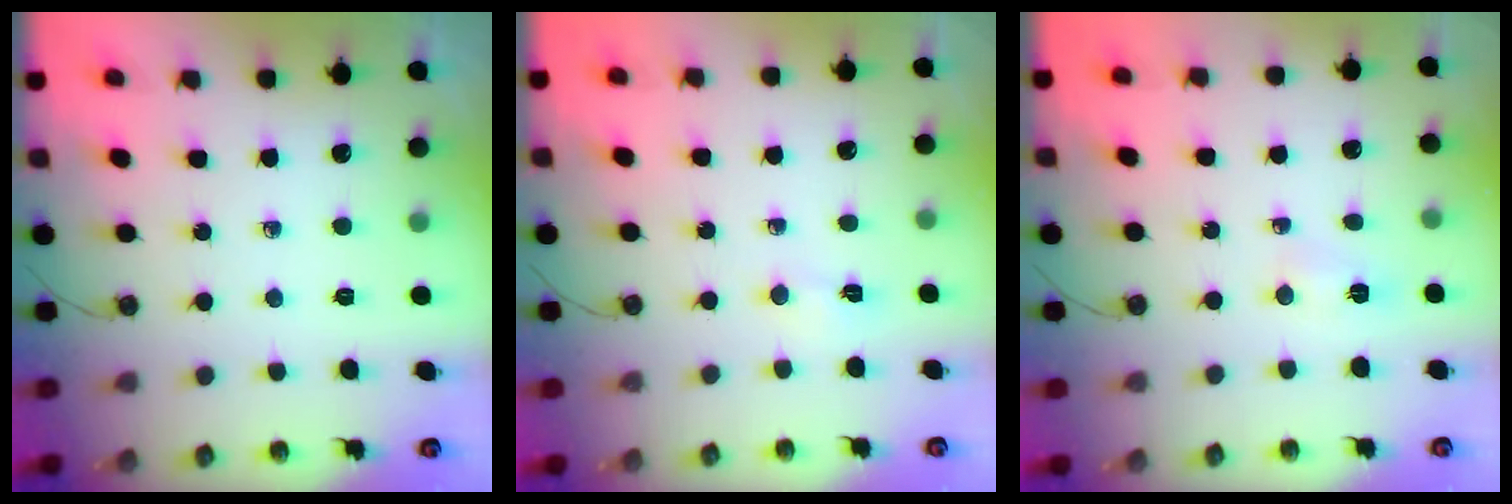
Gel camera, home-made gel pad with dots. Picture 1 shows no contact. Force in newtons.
{"total": 2.6, "press": 2.6, "slide": 0.6}
{"total": 6.8, "press": 2.6, "slide": 6.3}